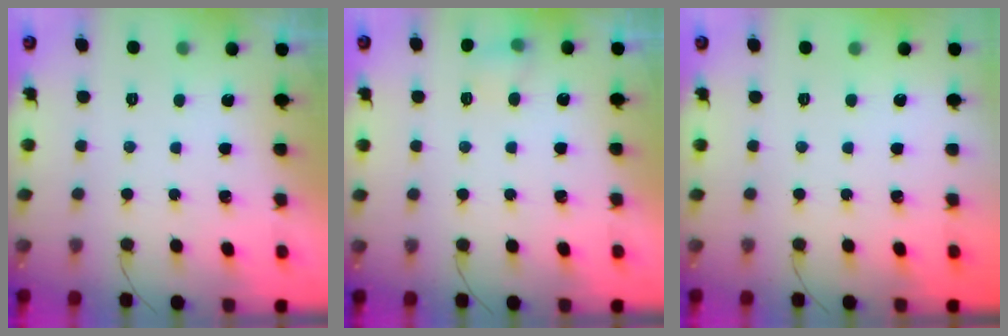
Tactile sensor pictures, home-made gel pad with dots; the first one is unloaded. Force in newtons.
{"total": 4.9, "press": 4.7, "slide": 1.3}
{"total": 0.0}